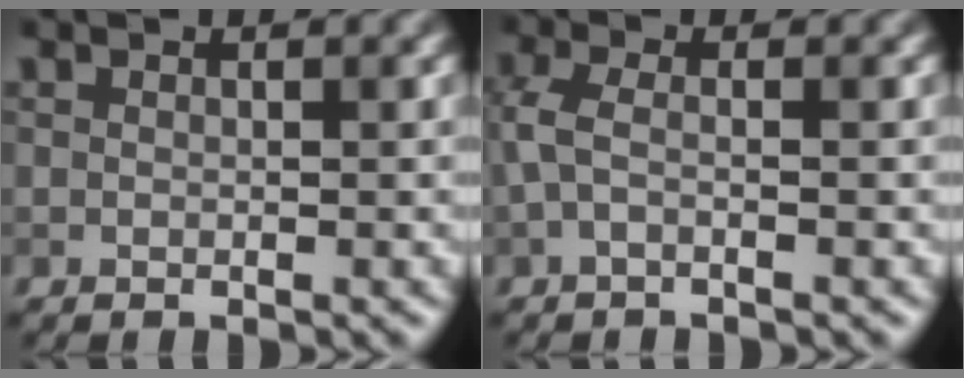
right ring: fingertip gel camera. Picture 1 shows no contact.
{"total": 2.1, "force": [-0.4, 0.8, 1.9], "torque": [-0.048, 0.004, -0.015]}